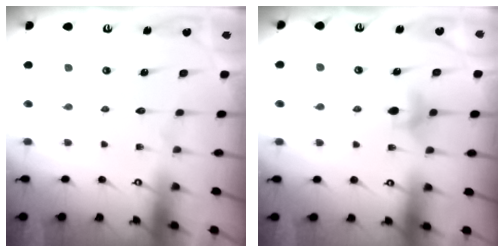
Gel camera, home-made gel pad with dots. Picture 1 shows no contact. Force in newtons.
{"total": 4.7, "press": 4.7, "slide": 0.7}